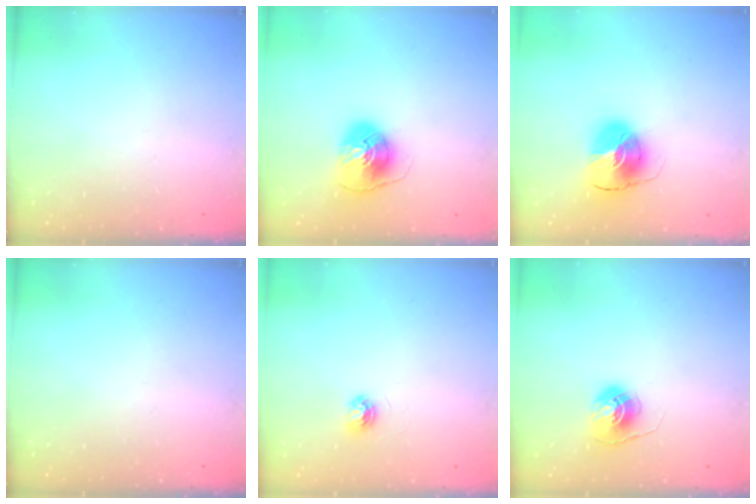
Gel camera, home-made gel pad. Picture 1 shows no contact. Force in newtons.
{"total": 8.2, "press": 8.1, "slide": 0.8}
{"total": 9.3, "press": 9.2, "slide": 1.3}
{"total": 0.0}
{"total": 3.7, "press": 3.7, "slide": 0.4}
{"total": 6.0, "press": 6.0, "slide": 0.4}